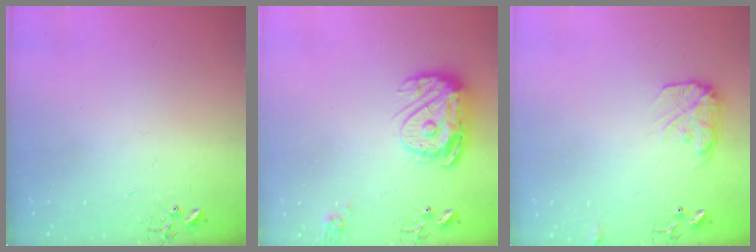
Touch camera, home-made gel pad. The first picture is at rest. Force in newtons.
{"total": 15.4, "press": 15.3, "slide": 1.3}
{"total": 10.8, "press": 10.8, "slide": 0.4}